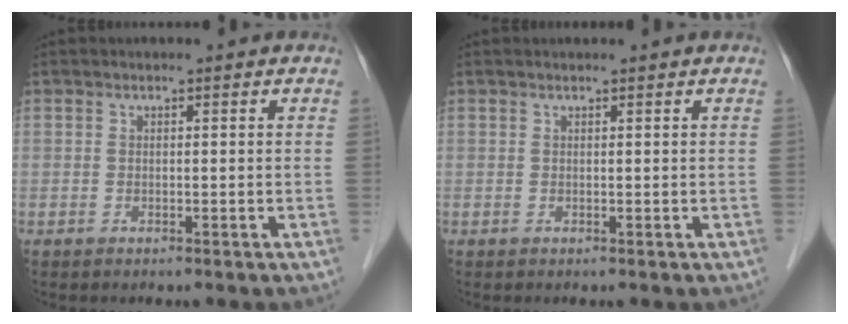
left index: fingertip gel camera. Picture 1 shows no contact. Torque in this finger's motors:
{"motor_torque": [0.21, -0.27, 0.08, 0.01]}